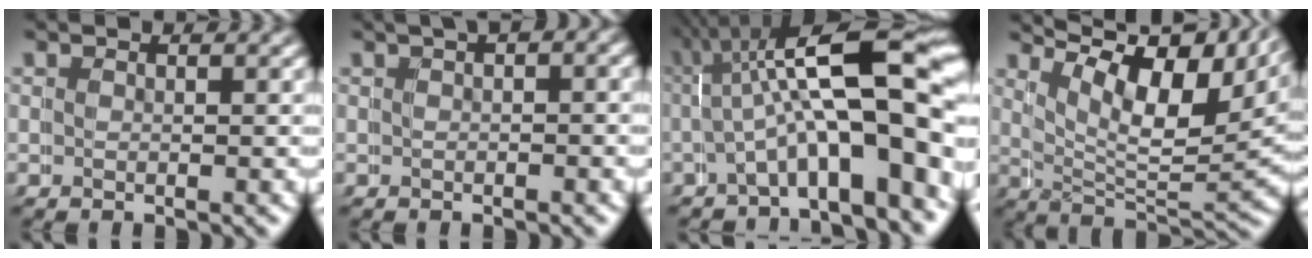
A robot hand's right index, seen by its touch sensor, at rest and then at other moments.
{"total": 1.8, "force": [0.4, 1.1, 1.3], "torque": [-0.007, 0.015, -0.003]}
{"total": 11.1, "force": [1.5, 4.5, 10.1], "torque": [-0.164, 0.004, 0.018]}
{"total": 13.5, "force": [8.1, 5.8, 9.2], "torque": [-0.138, 0.022, 0.109]}